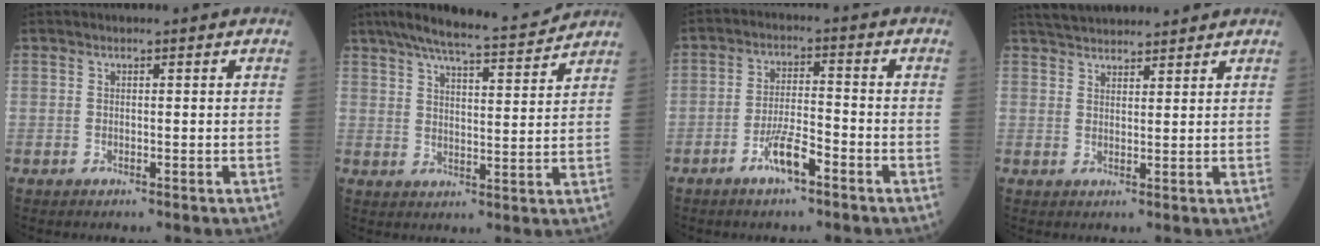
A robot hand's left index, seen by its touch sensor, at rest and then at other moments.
{"total": 12.7, "force": [11.5, 0.7, 5.5], "torque": [-0.094, 0.008, 0.167]}
{"total": 5.5, "force": [-3.4, 1.0, 4.2], "torque": [-0.086, -0.001, -0.064]}
{"total": 8.4, "force": [7.8, 1.5, 2.7], "torque": [-0.047, 0.035, 0.123]}